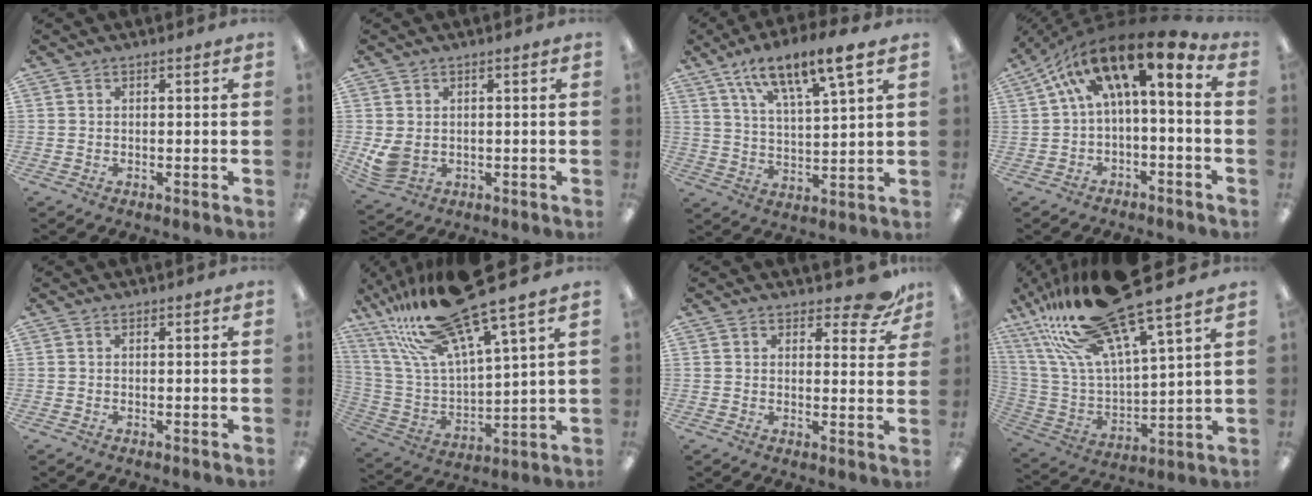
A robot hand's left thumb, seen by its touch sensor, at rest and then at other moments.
{"total": 4.6, "force": [0.3, 3.5, 2.9], "torque": [-0.065, -0.005, 0.005]}
{"total": 11.6, "force": [8.8, 2.5, 7.1], "torque": [-0.125, -0.046, 0.152]}
{"total": 14.2, "force": [5.3, 5.1, 12.2], "torque": [-0.210, -0.035, 0.085]}
{"total": 0.0}
{"total": 24.3, "force": [18.6, 5.1, 14.8], "torque": [-0.292, -0.122, 0.305]}
{"total": 6.7, "force": [5.1, 2.7, 3.6], "torque": [-0.032, -0.030, 0.084]}
{"total": 25.3, "force": [19.6, 5.2, 15.2], "torque": [-0.289, -0.130, 0.325]}